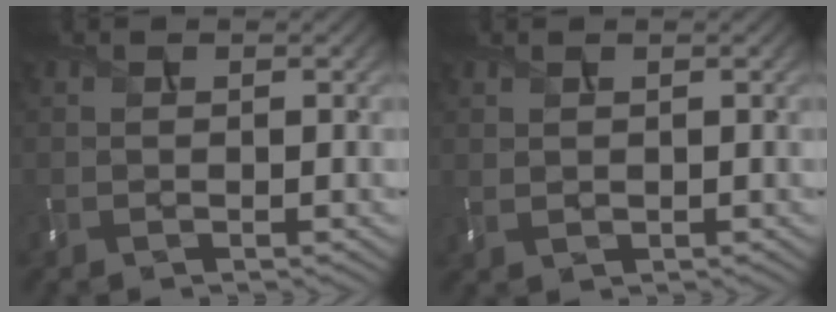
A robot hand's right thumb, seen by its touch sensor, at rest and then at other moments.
{"total": 1.2, "force": [0.8, 0.7, 0.6], "torque": [-0.016, 0.001, 0.020]}